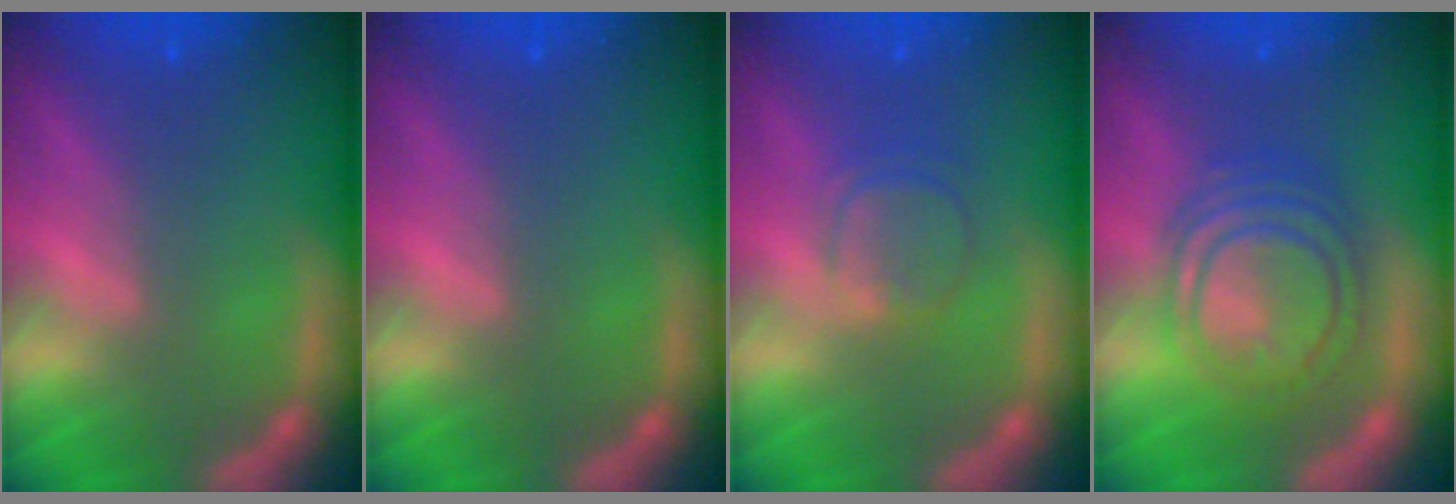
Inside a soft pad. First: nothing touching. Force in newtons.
{"total": 0.0}
{"total": 3.0}
{"total": 8.6}